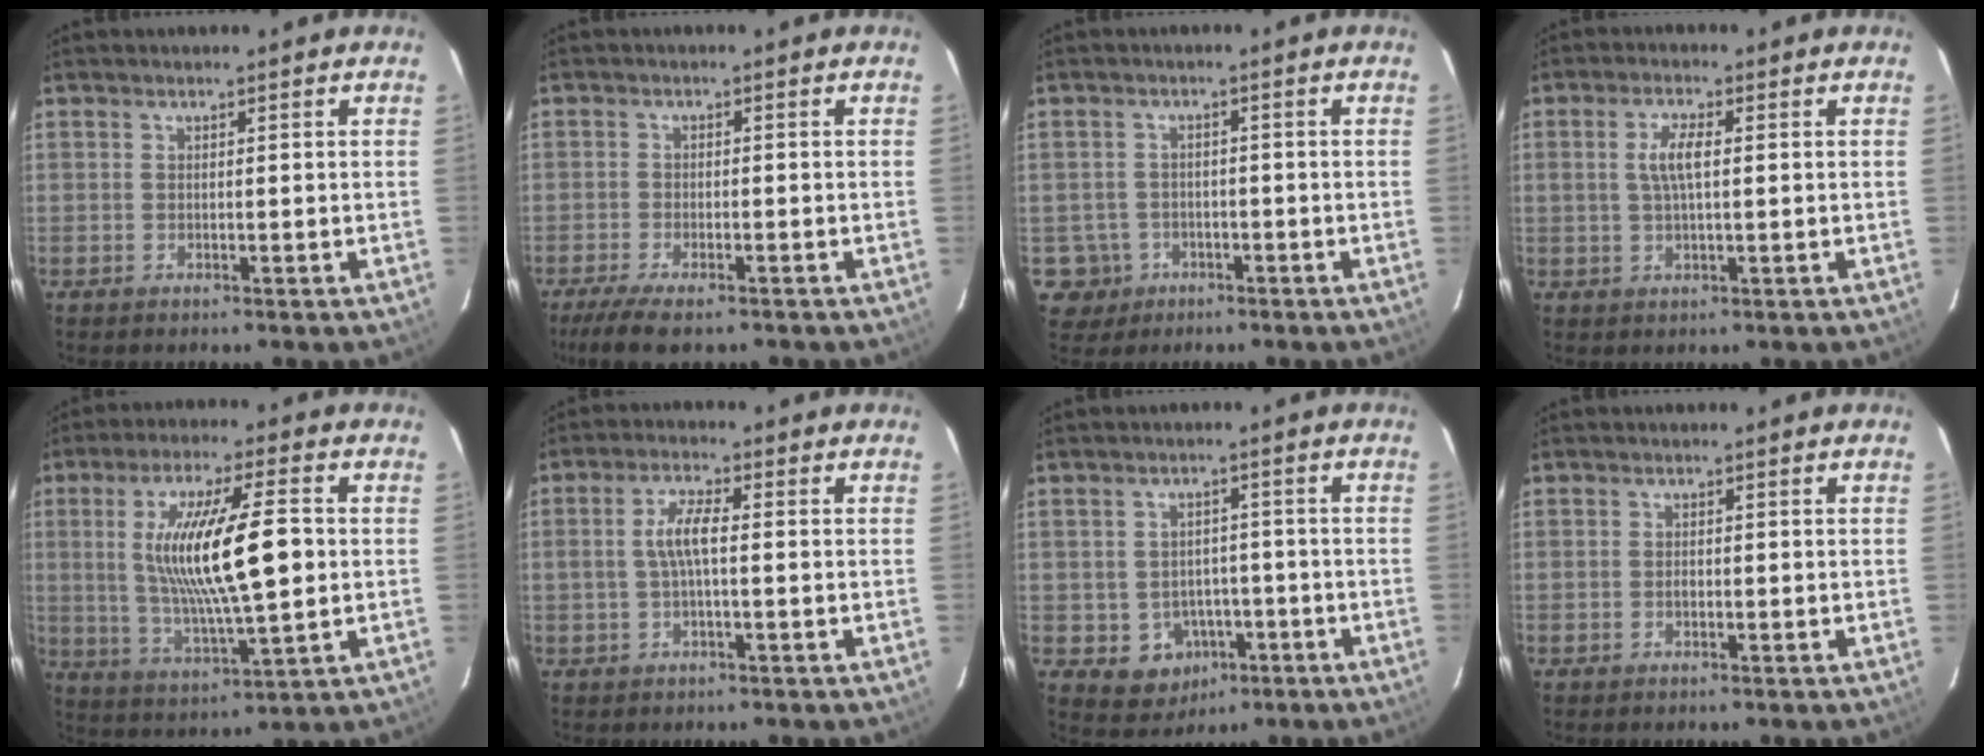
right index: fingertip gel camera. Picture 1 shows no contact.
{"total": 8.1, "force": [-6.2, 2.3, 4.7], "torque": [-0.114, -0.025, -0.110]}
{"total": 5.3, "force": [-1.9, 4.9, 0.2], "torque": [-0.015, 0.018, -0.025]}
{"total": 4.6, "force": [0.6, 1.5, 4.3], "torque": [-0.083, 0.005, 0.015]}
{"total": 17.1, "force": [1.4, 3.5, 16.7], "torque": [-0.305, -0.006, 0.036]}
{"total": 5.0, "force": [-0.1, 1.3, 4.8], "torque": [-0.093, 0.009, -0.001]}
{"total": 7.0, "force": [-2.7, 6.3, 1.5], "torque": [-0.043, 0.021, -0.014]}
{"total": 0.8, "force": [-0.3, 0.6, 0.5], "torque": [-0.009, 0.003, -0.006]}